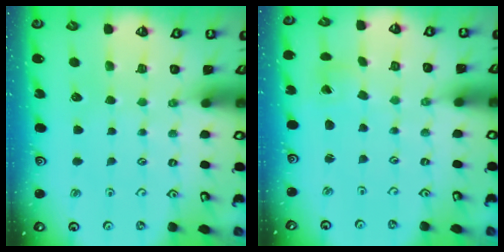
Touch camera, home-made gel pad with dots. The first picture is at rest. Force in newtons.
{"total": 1.3, "press": 1.3, "slide": 0.1}